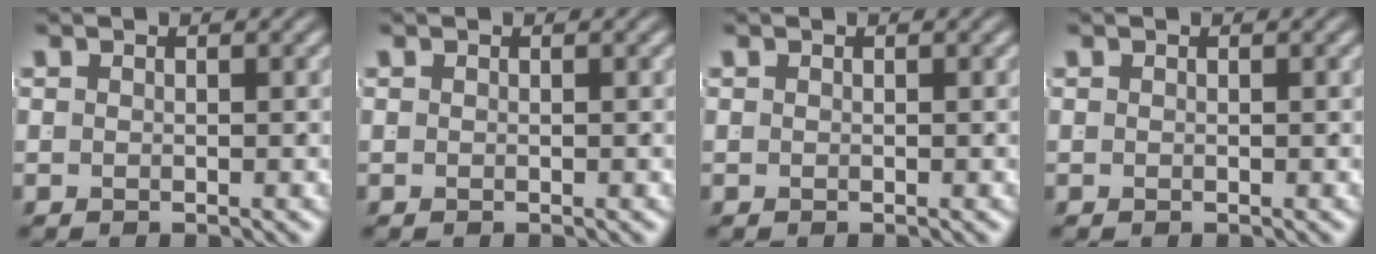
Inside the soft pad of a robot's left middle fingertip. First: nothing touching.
{"total": 0.0}
{"total": 0.0}
{"total": 0.0}